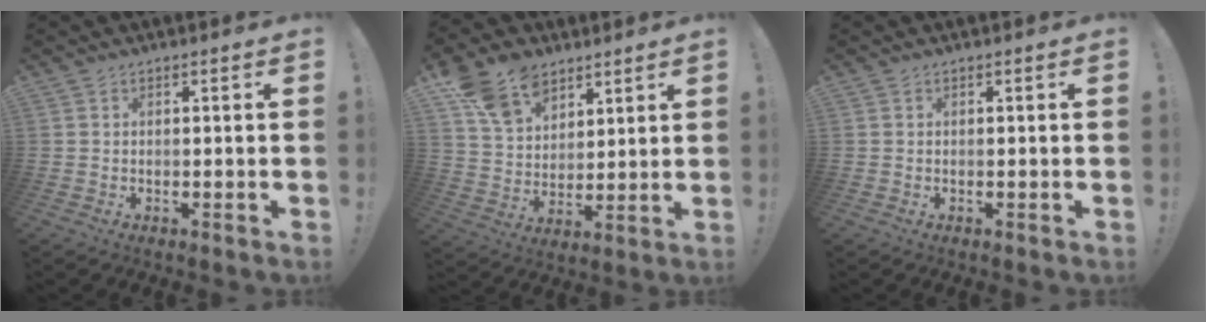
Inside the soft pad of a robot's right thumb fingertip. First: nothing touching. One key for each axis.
{"total": 13.8, "fx": 8.8, "fy": 9.3, "fz": 5.2, "tx": -0.085, "ty": -0.051, "tz": 0.172}
{"total": 0.0}